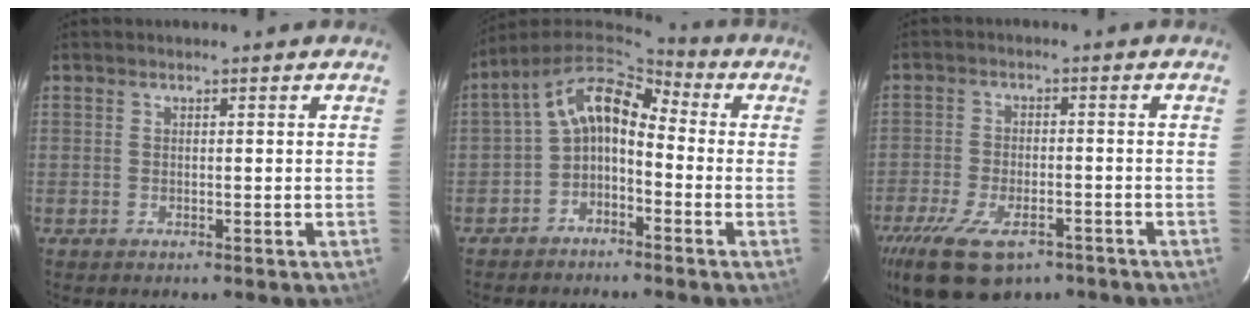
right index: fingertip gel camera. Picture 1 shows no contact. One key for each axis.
{"total": 8.4, "fx": -1.8, "fy": 5.3, "fz": 6.3, "tx": -0.129, "ty": 0.027, "tz": -0.045}
{"total": 14.1, "fx": -9.3, "fy": 6.6, "fz": 8.4, "tx": -0.186, "ty": -0.032, "tz": -0.152}